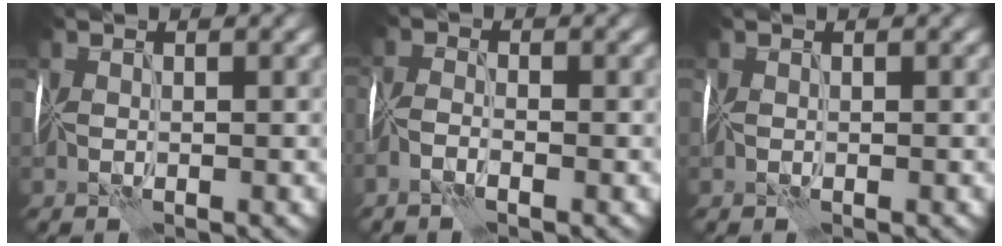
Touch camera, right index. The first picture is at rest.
{"total": 1.7, "force": [-1.4, 0.2, 1.0], "torque": [-0.028, 0.000, -0.037]}
{"total": 0.0}